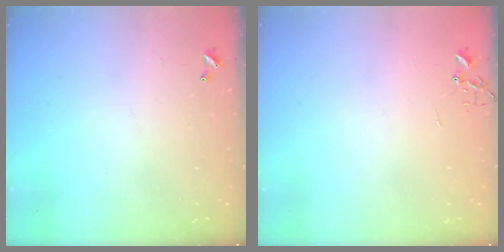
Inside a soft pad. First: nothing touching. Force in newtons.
{"total": 0.0}